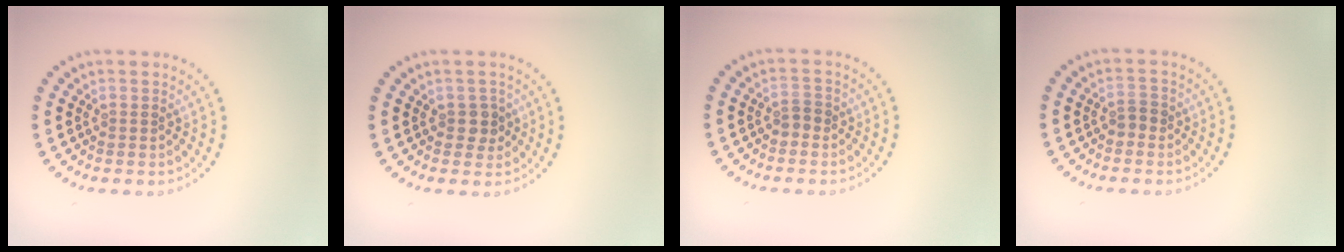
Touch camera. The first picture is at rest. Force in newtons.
{"total": 1.4, "press": 1.4, "slide": 0.4}
{"total": 1.2, "press": 1.1, "slide": 0.5}
{"total": 1.2, "press": 1.2, "slide": 0.4}